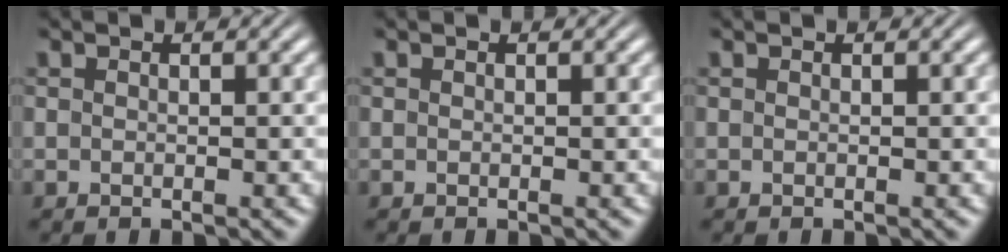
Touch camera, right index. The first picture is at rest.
{"total": 0.0}
{"total": 0.0}